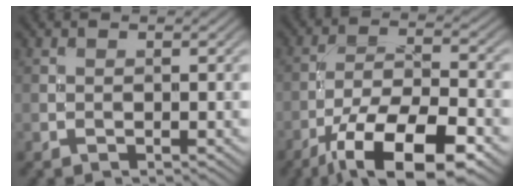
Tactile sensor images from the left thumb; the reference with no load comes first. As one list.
[{"total": 13.9, "force": [-8.3, 4.6, 10.2], "torque": [-0.190, -0.010, -0.147]}]